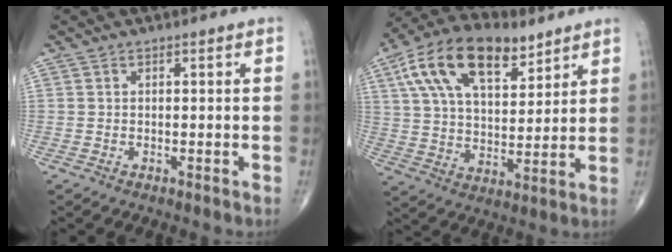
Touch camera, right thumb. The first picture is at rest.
{"total": 19.4, "force": [10.0, 9.9, 13.4], "torque": [-0.219, -0.016, 0.177]}